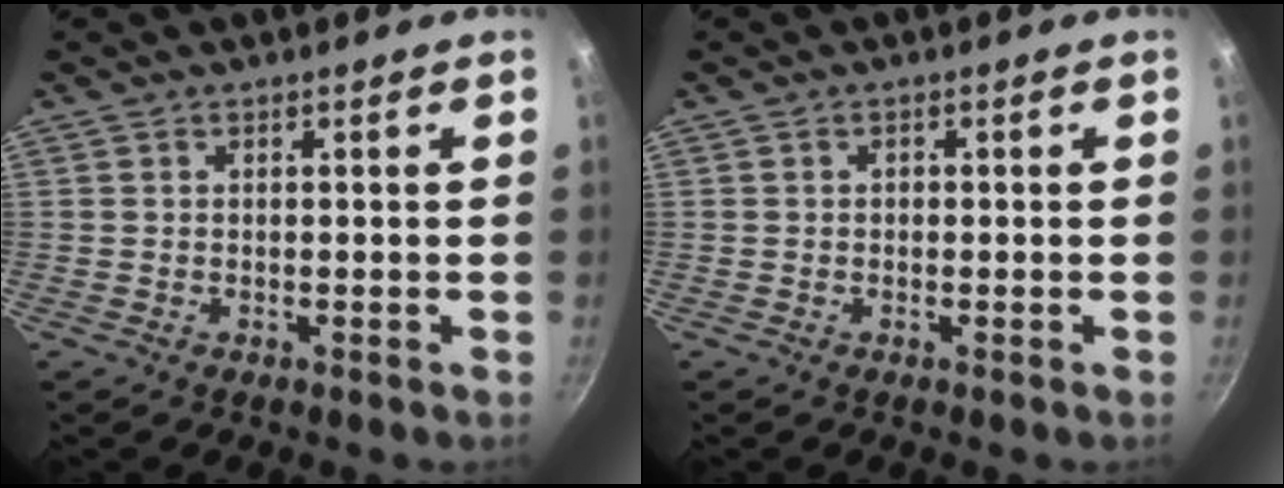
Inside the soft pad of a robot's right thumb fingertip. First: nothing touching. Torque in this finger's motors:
{"motor_torque": [-0.41, 0.18, -0.07, 0.14, -0.02]}